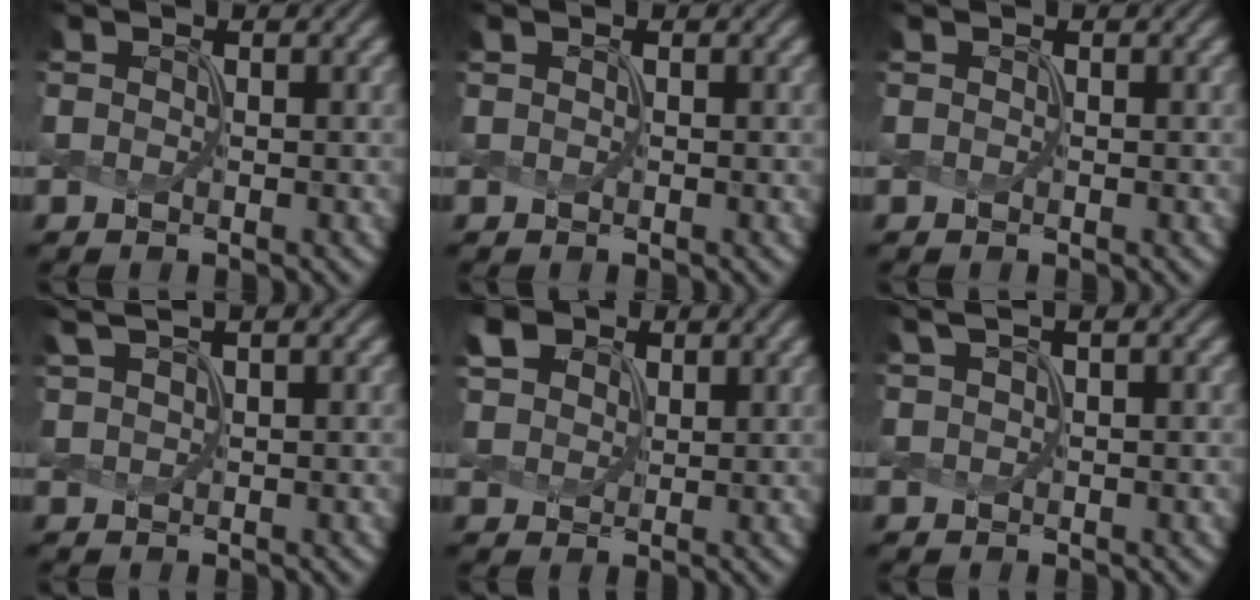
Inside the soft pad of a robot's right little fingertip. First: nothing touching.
{"total": 0.0}
{"total": 0.0}
{"total": 4.8, "force": [3.4, 1.4, 3.0], "torque": [-0.043, 0.027, 0.037]}
{"total": 3.2, "force": [2.2, 2.1, 1.3], "torque": [-0.042, 0.008, 0.044]}
{"total": 3.8, "force": [2.4, 1.2, 2.6], "torque": [-0.026, 0.021, 0.019]}